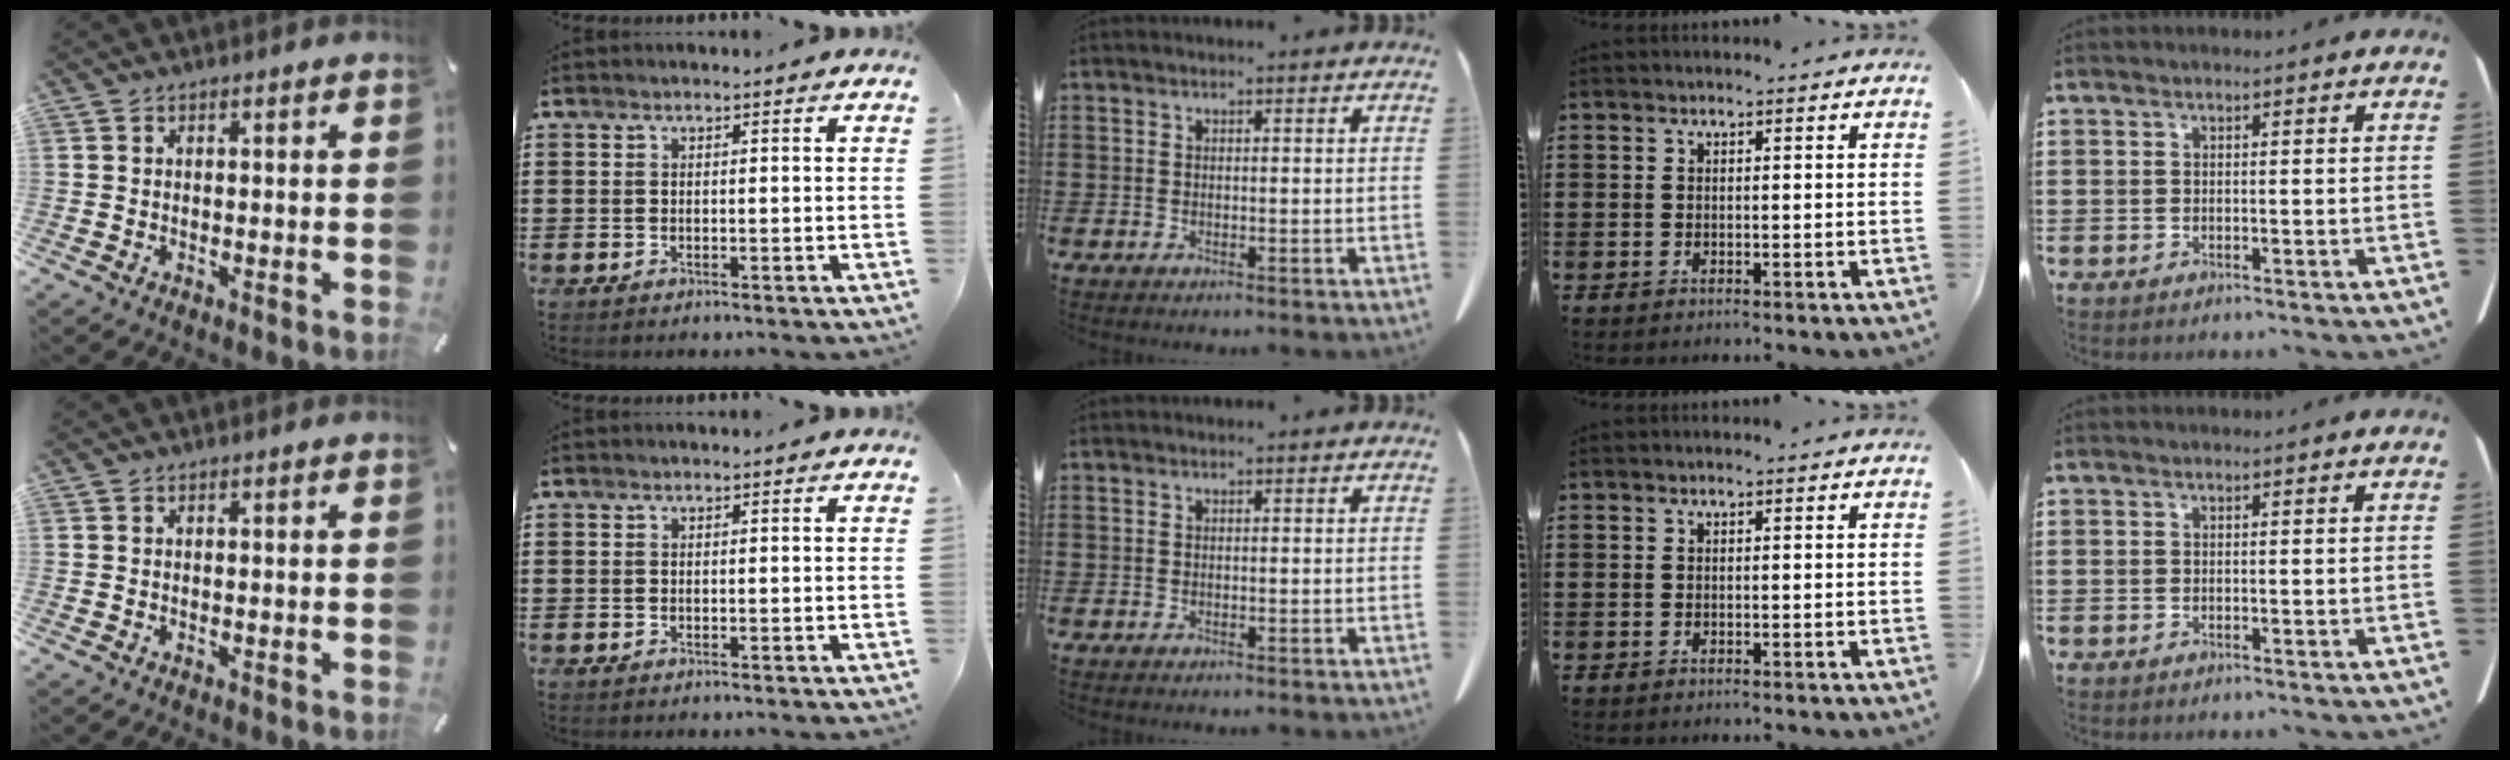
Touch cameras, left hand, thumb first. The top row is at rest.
{}